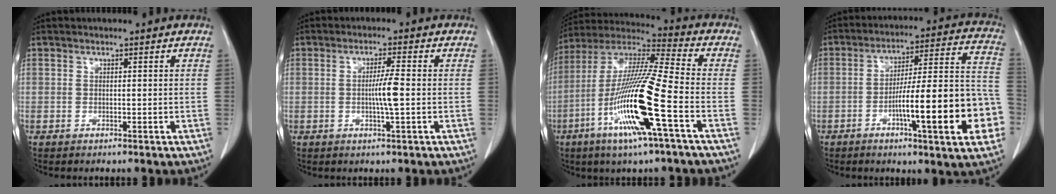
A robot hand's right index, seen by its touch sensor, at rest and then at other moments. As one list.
[{"total": 3.9, "force": [-0.3, -0.3, 3.9], "torque": [-0.072, -0.002, -0.006]}, {"total": 18.5, "force": [-6.3, 0.1, 17.4], "torque": [-0.357, -0.019, -0.126]}, {"total": 20.0, "force": [-6.5, 2.0, 18.8], "torque": [-0.220, 0.020, -0.088]}]